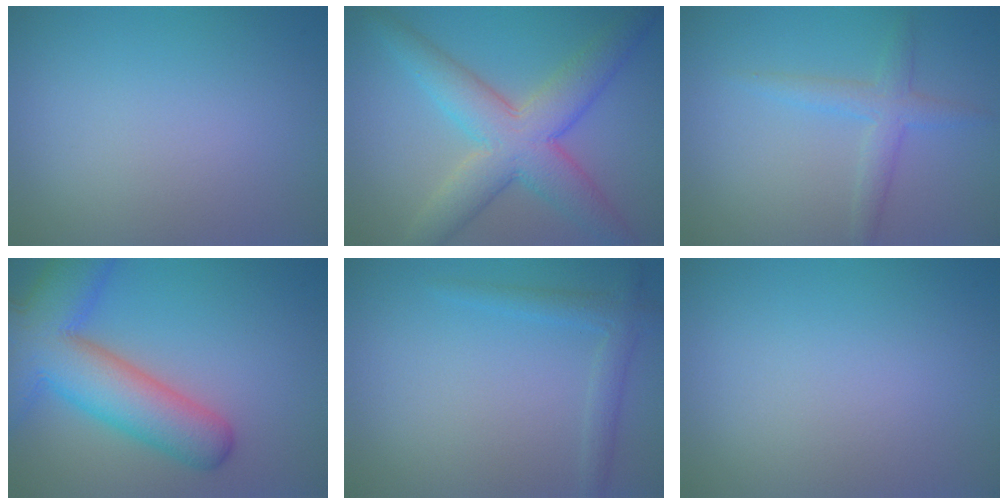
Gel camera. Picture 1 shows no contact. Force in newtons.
{"total": 7.5, "press": 7.5, "slide": 0.3}
{"total": 2.4, "press": 2.4, "slide": 0.1}
{"total": 9.9, "press": 9.9, "slide": 0.4}
{"total": 1.2, "press": 1.2, "slide": 0.1}
{"total": 0.0}